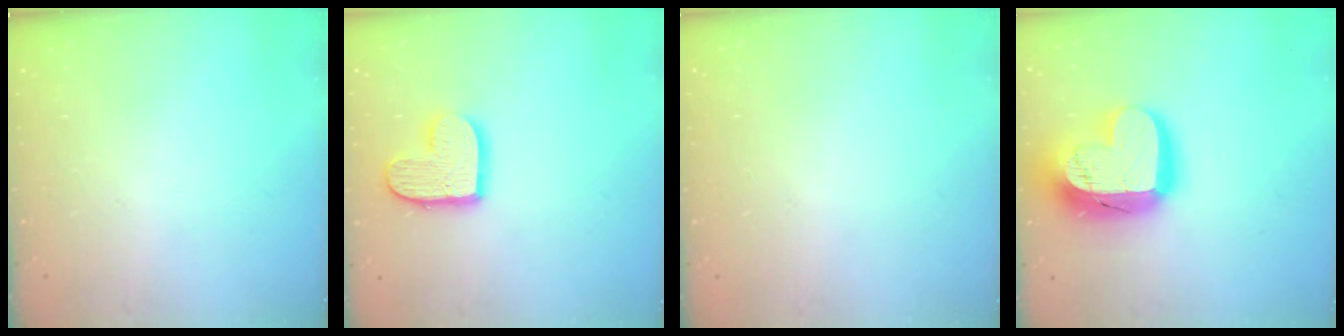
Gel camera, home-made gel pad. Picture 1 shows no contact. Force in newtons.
{"total": 12.2, "press": 12.2, "slide": 0.8}
{"total": 0.0}
{"total": 21.1, "press": 21.0, "slide": 1.7}